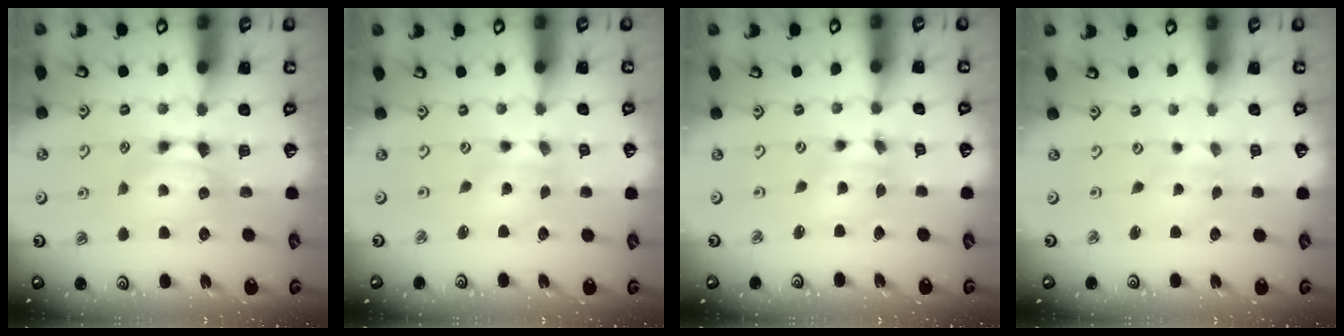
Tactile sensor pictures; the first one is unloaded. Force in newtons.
{"total": 1.6, "press": 0.6, "slide": 1.5}
{"total": 2.0, "press": 1.5, "slide": 1.3}
{"total": 4.1, "press": 4.0, "slide": 0.6}